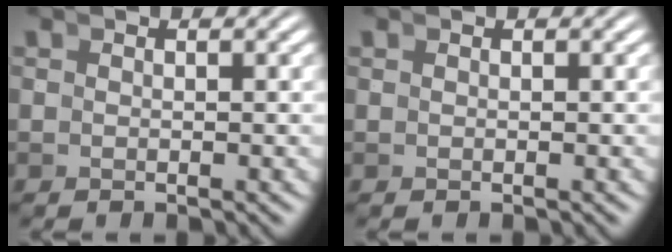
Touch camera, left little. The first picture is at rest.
{"total": 0.0}